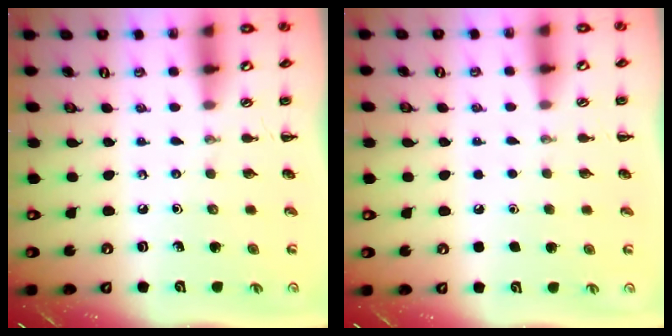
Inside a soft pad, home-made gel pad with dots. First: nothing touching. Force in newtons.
{"total": 1.8, "press": 1.7, "slide": 0.1}